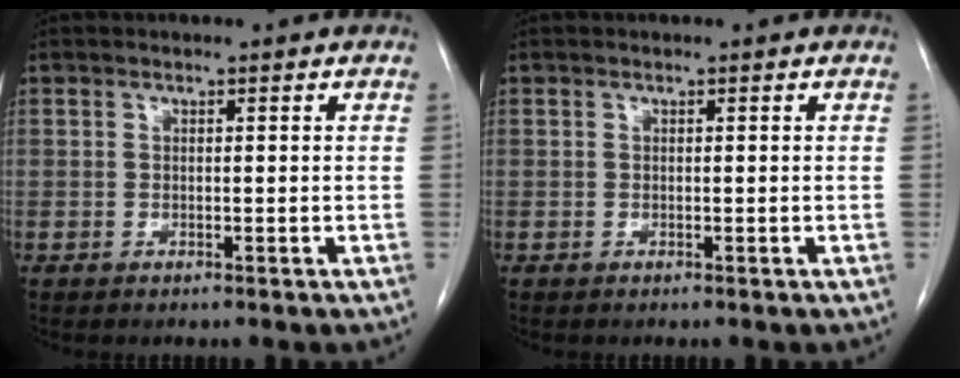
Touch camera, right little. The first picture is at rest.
{"total": 0.0}